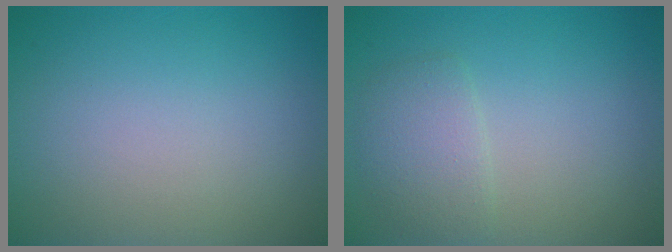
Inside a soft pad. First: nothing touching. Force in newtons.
{"total": 2.3, "press": 2.3, "slide": 0.0}